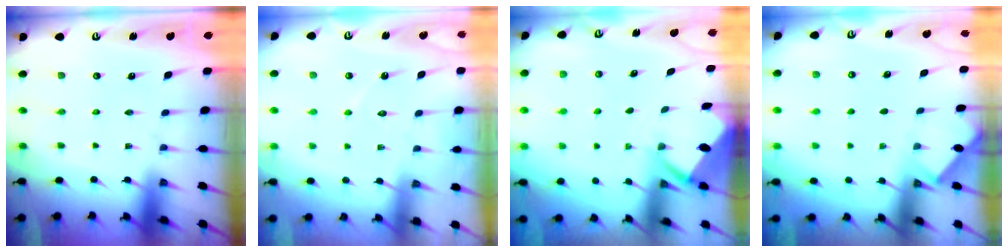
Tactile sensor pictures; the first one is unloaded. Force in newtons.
{"total": 4.9, "press": 4.9, "slide": 0.5}
{"total": 2.7, "press": 2.7, "slide": 0.3}
{"total": 2.8, "press": 2.7, "slide": 0.4}